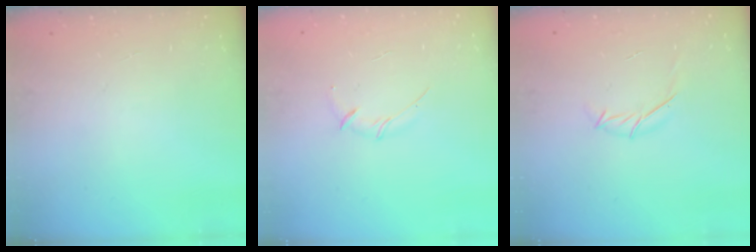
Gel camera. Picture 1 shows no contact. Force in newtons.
{"total": 3.0, "press": 2.9, "slide": 0.8}
{"total": 6.4, "press": 6.2, "slide": 1.5}